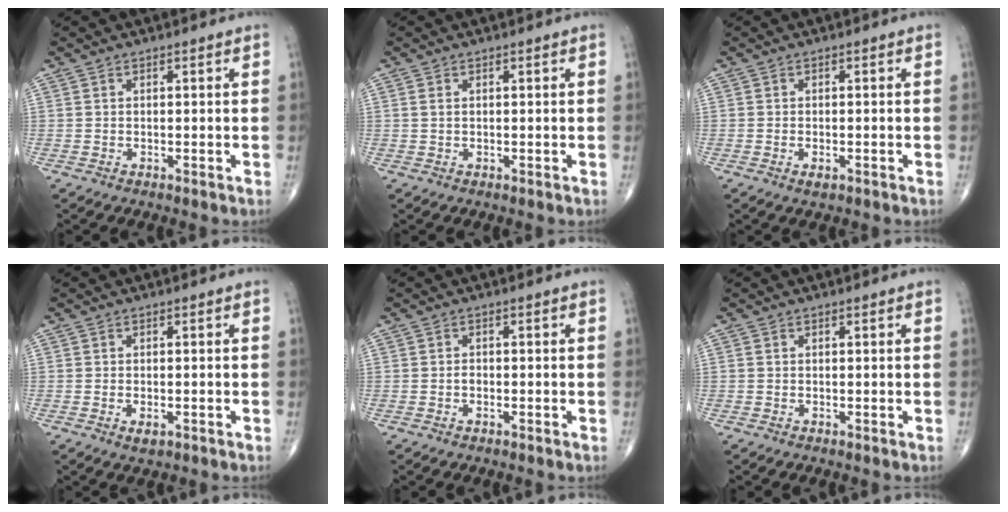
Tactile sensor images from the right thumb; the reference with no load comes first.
{"total": 0.7, "force": [0.2, 0.4, 0.6], "torque": [-0.014, 0.005, 0.006]}
{"total": 1.6, "force": [-0.8, 0.7, 1.2], "torque": [-0.020, 0.003, -0.011]}
{"total": 2.1, "force": [-0.9, 1.0, 1.6], "torque": [-0.025, 0.004, -0.012]}
{"total": 1.0, "force": [-0.5, 0.6, 0.7], "torque": [-0.009, 0.004, -0.009]}
{"total": 0.0}